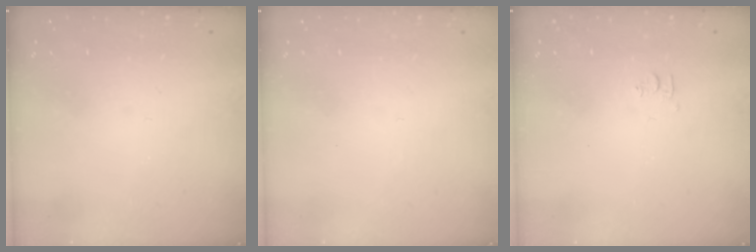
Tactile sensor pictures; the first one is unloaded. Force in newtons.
{"total": 1.6, "press": 1.5, "slide": 0.1}
{"total": 5.2, "press": 5.1, "slide": 0.5}